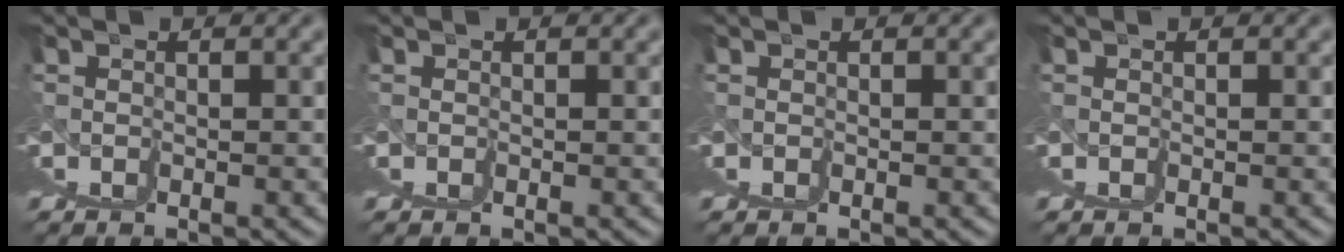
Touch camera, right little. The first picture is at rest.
{"total": 0.0}
{"total": 0.0}
{"total": 0.0}